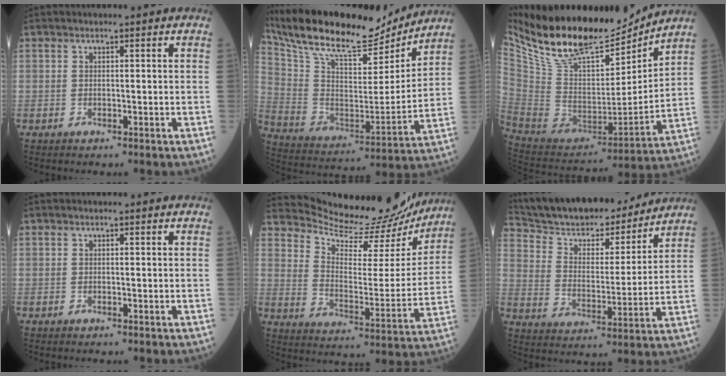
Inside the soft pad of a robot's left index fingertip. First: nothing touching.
{"total": 22.5, "force": [20.0, 4.5, 9.1], "torque": [-0.177, -0.002, 0.329]}
{"total": 21.8, "force": [18.5, 5.6, 10.0], "torque": [-0.193, -0.014, 0.326]}
{"total": 0.0}
{"total": 19.0, "force": [18.3, 3.5, 4.0], "torque": [-0.063, -0.052, 0.245]}
{"total": 19.6, "force": [17.8, 4.2, 7.0], "torque": [-0.118, 0.005, 0.282]}